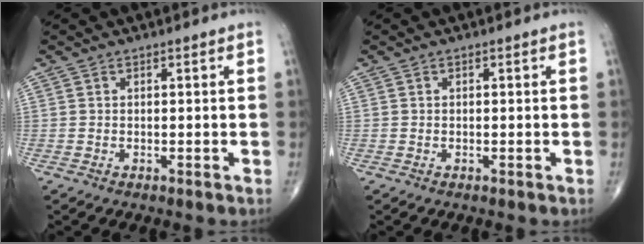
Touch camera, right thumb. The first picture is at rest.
{"total": 0.0}